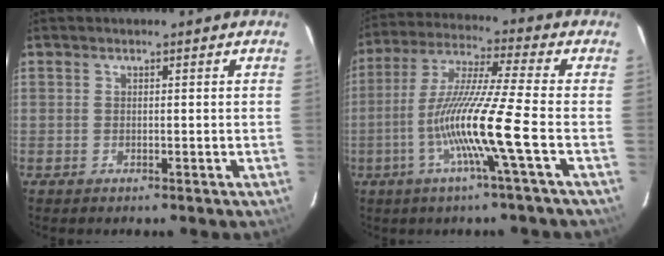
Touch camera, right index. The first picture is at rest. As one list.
[{"total": 13.8, "force": [-4.8, -1.9, 12.8], "torque": [-0.244, -0.007, -0.096]}]